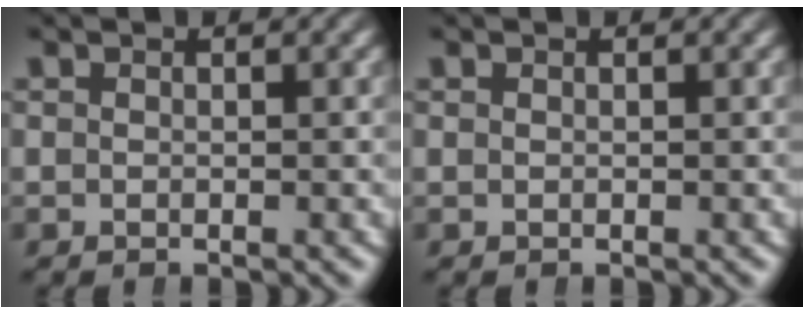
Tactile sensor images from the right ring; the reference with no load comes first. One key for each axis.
{"total": 0.0}